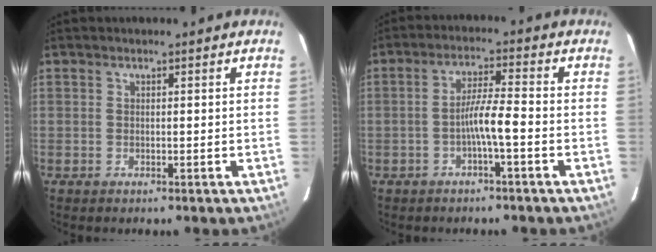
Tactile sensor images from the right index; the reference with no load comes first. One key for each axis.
{"total": 4.9, "fx": -1.7, "fy": -0.1, "fz": 4.6, "tx": -0.085, "ty": 0.010, "tz": -0.030}